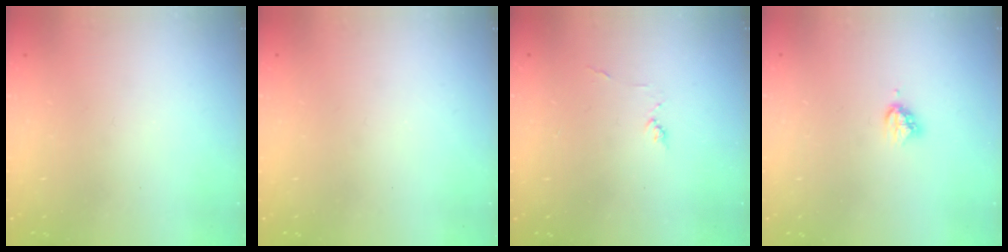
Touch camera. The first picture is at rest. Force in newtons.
{"total": 0.0}
{"total": 2.6, "press": 2.6, "slide": 0.3}
{"total": 3.4, "press": 3.4, "slide": 0.4}